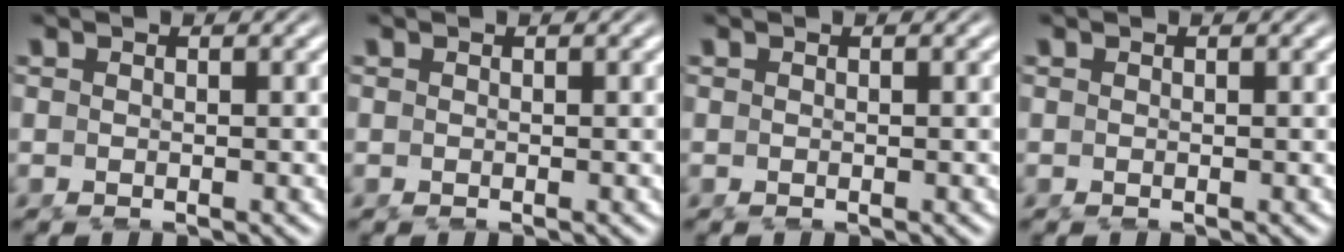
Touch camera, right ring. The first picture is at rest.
{"total": 0.0}
{"total": 0.0}
{"total": 0.0}